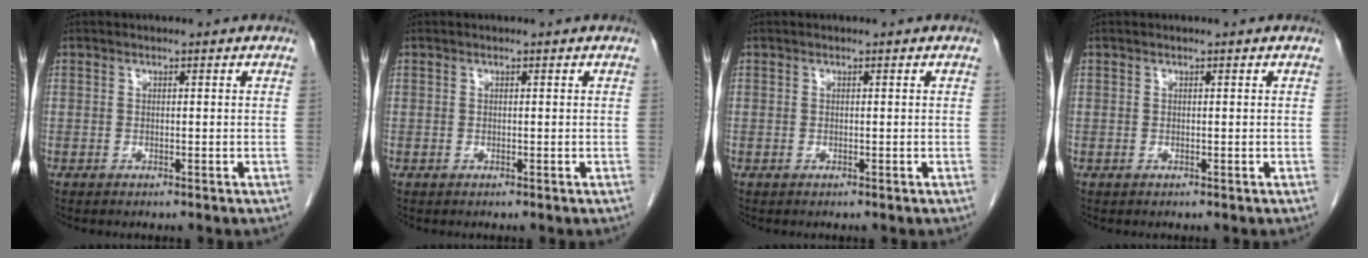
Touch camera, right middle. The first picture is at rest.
{"total": 0.0}
{"total": 0.0}
{"total": 0.0}